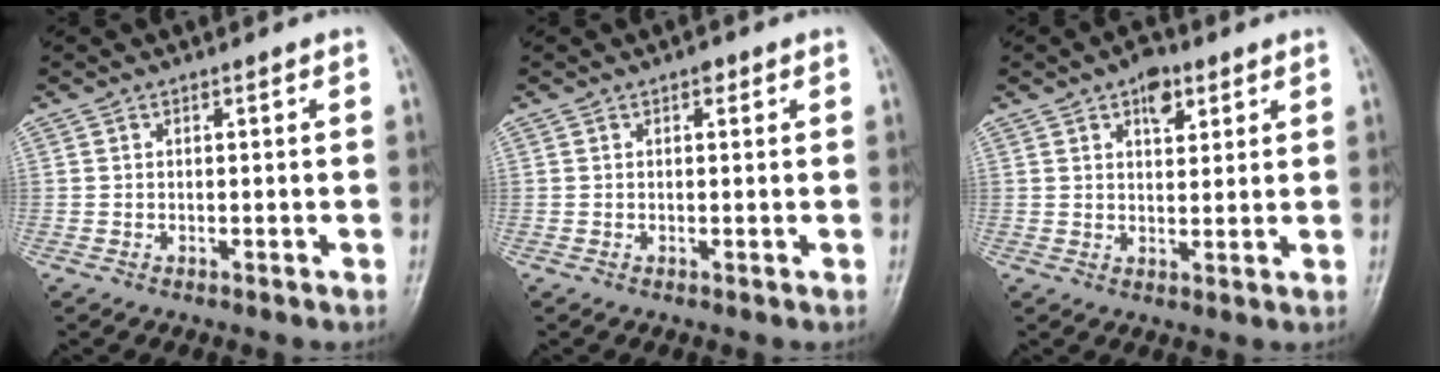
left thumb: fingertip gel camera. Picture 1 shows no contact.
{"total": 1.9, "force": [1.1, 1.0, 1.2], "torque": [-0.009, -0.003, 0.013]}
{"total": 5.6, "force": [3.1, 3.2, 3.4], "torque": [-0.028, -0.012, 0.042]}